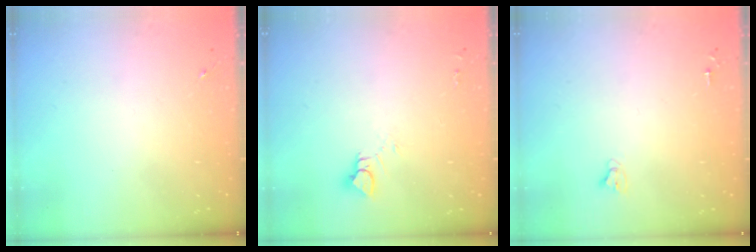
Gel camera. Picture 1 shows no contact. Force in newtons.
{"total": 4.6, "press": 4.5, "slide": 0.5}
{"total": 2.7, "press": 2.7, "slide": 0.2}